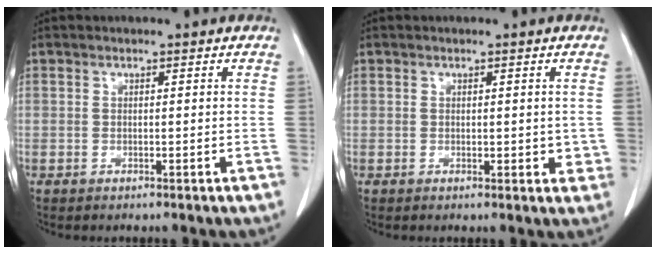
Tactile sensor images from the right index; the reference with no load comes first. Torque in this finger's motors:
{"motor_torque": [0.04, 0.02, 0.03, 0.02]}